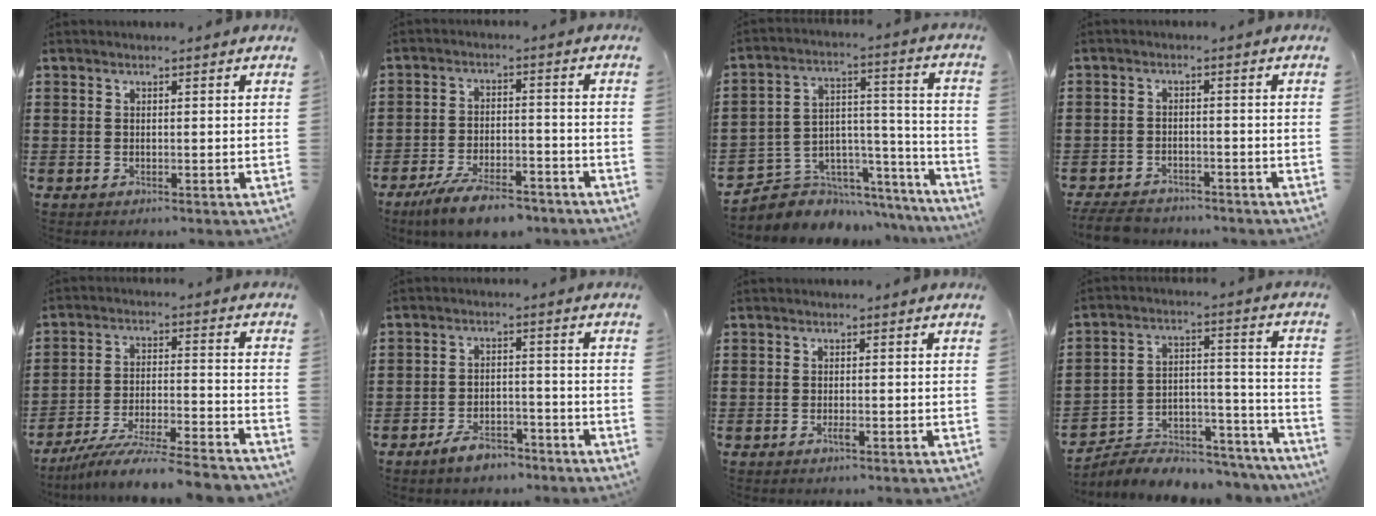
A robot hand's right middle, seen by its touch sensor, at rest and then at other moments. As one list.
[{"total": 7.4, "force": [-6.2, 1.5, 3.8], "torque": [-0.076, 0.003, -0.117]}, {"total": 4.8, "force": [-3.5, 3.2, -0.2], "torque": [-0.010, 0.003, -0.067]}, {"total": 4.4, "force": [-4.2, 1.0, 0.8], "torque": [-0.024, 0.002, -0.089]}, {"total": 8.4, "force": [-7.9, -0.5, 3.0], "torque": [-0.052, 0.001, -0.154]}, {"total": 4.3, "force": [-3.8, 1.4, 1.5], "torque": [-0.030, 0.010, -0.075]}, {"total": 1.0, "force": [-0.5, 0.2, 0.9], "torque": [-0.017, -0.004, -0.007]}, {"total": 5.2, "force": [-5.0, 1.4, 0.4], "torque": [-0.013, 0.010, -0.101]}]